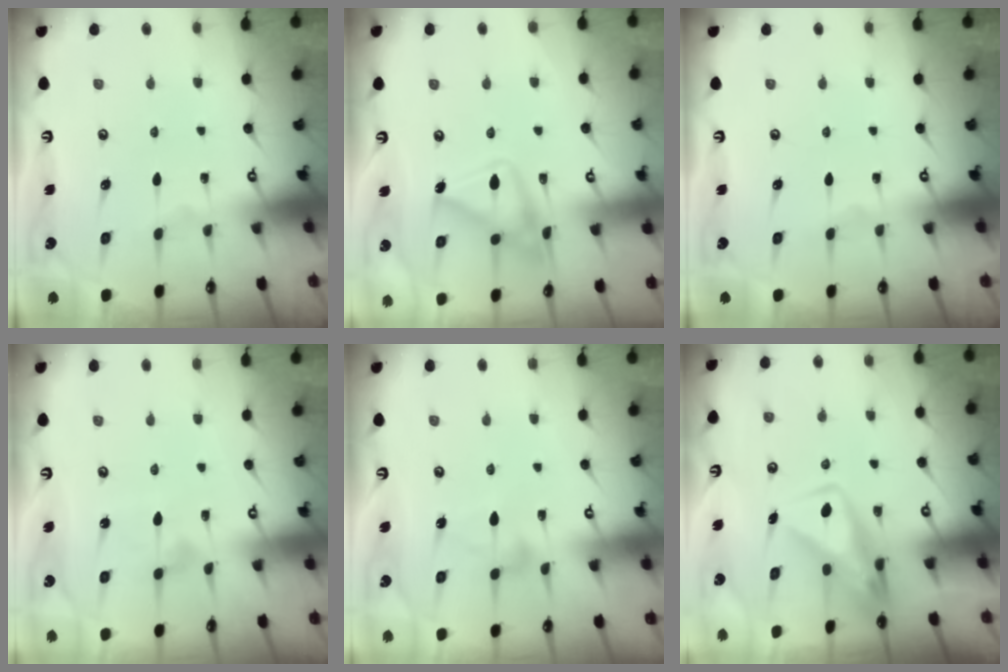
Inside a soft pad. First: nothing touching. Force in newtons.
{"total": 16.9, "press": 16.8, "slide": 1.0}
{"total": 0.0}
{"total": 6.7, "press": 6.7, "slide": 0.5}
{"total": 4.8, "press": 4.7, "slide": 0.3}
{"total": 11.1, "press": 11.1, "slide": 1.0}